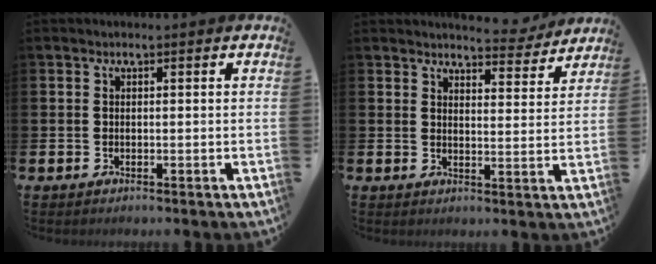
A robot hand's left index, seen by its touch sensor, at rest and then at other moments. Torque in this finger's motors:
{"motor_torque": [0.42, -1.72, 0.31, 0.11]}